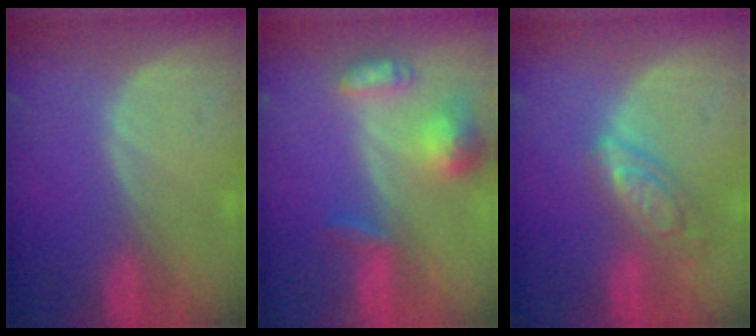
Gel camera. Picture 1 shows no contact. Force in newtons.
{"total": 6.9, "press": 6.4, "slide": 2.6}
{"total": 6.2, "press": 5.5, "slide": 2.9}